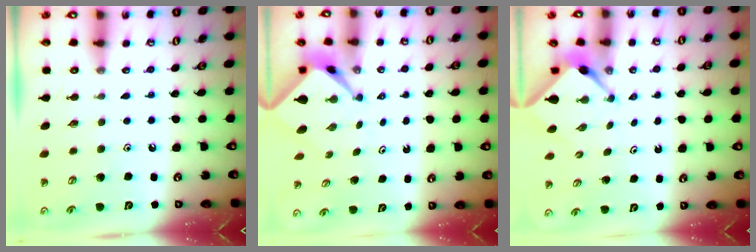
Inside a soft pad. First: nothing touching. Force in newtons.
{"total": 2.4, "press": 2.4, "slide": 0.2}
{"total": 3.1, "press": 3.1, "slide": 0.3}